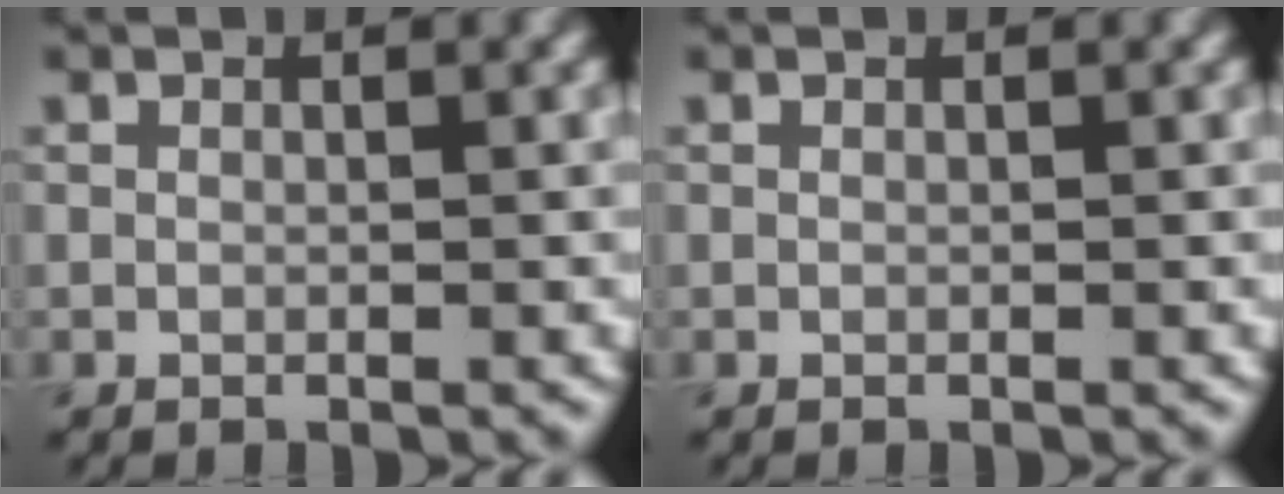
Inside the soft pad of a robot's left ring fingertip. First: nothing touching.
{"total": 0.0}